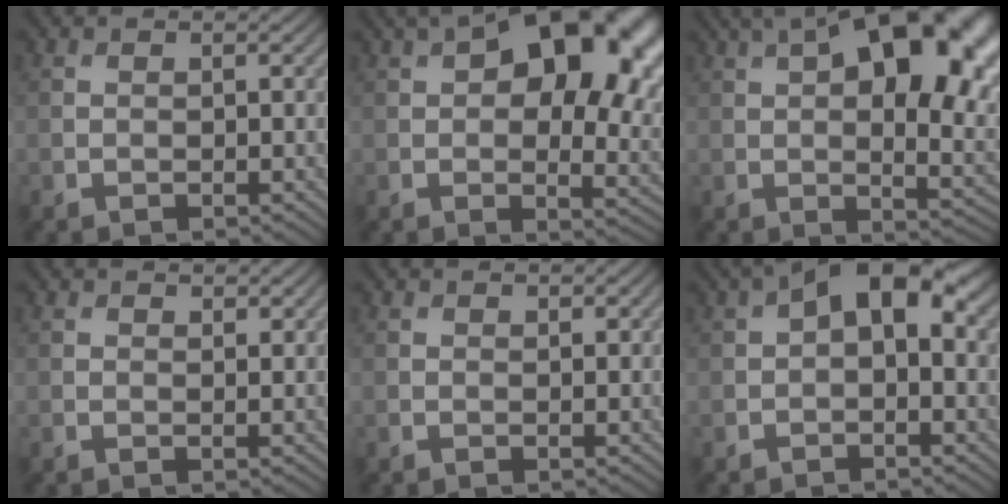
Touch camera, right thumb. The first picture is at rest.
{"total": 18.5, "force": [6.1, 10.5, 14.0], "torque": [-0.180, 0.017, 0.096]}
{"total": 21.7, "force": [7.7, 10.7, 17.3], "torque": [-0.252, 0.051, 0.123]}
{"total": 1.4, "force": [1.2, 0.5, 0.7], "torque": [-0.013, -0.003, 0.024]}
{"total": 0.8, "force": [0.7, 0.2, 0.3], "torque": [-0.010, -0.002, 0.013]}
{"total": 7.9, "force": [1.8, 4.1, 6.5], "torque": [-0.100, 0.017, 0.021]}